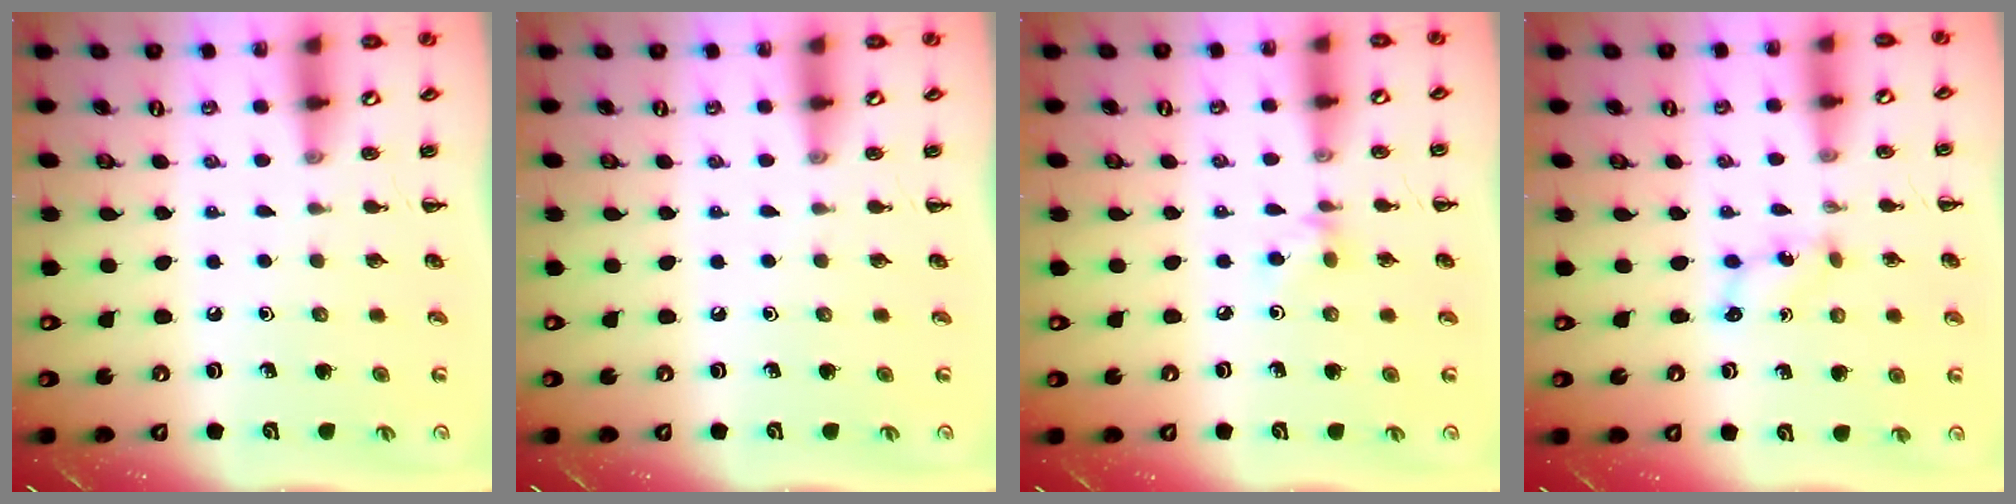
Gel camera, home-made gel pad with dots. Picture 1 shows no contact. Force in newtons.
{"total": 0.0}
{"total": 4.0, "press": 3.9, "slide": 1.2}
{"total": 2.0, "press": 2.0, "slide": 0.6}